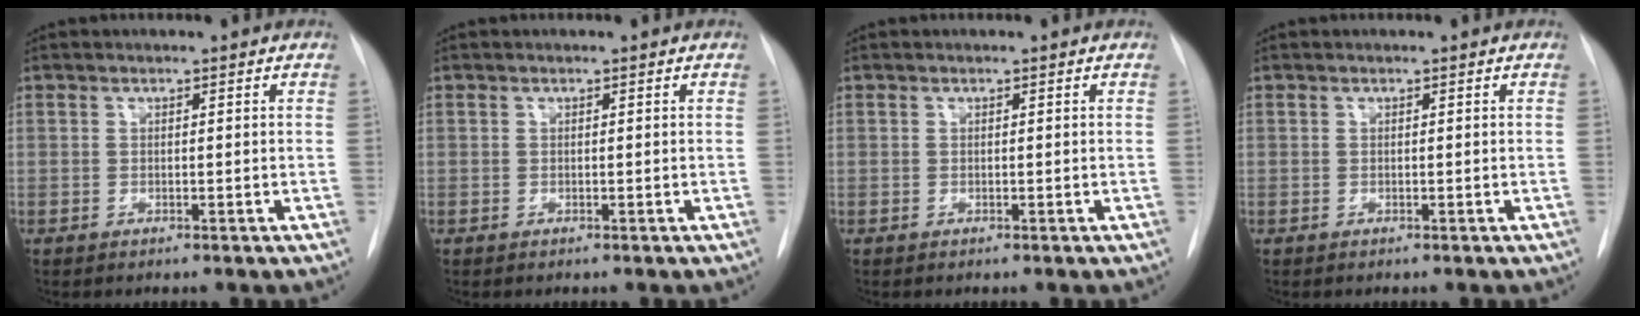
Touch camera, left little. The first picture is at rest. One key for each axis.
{"total": 0.0}
{"total": 0.0}
{"total": 0.0}